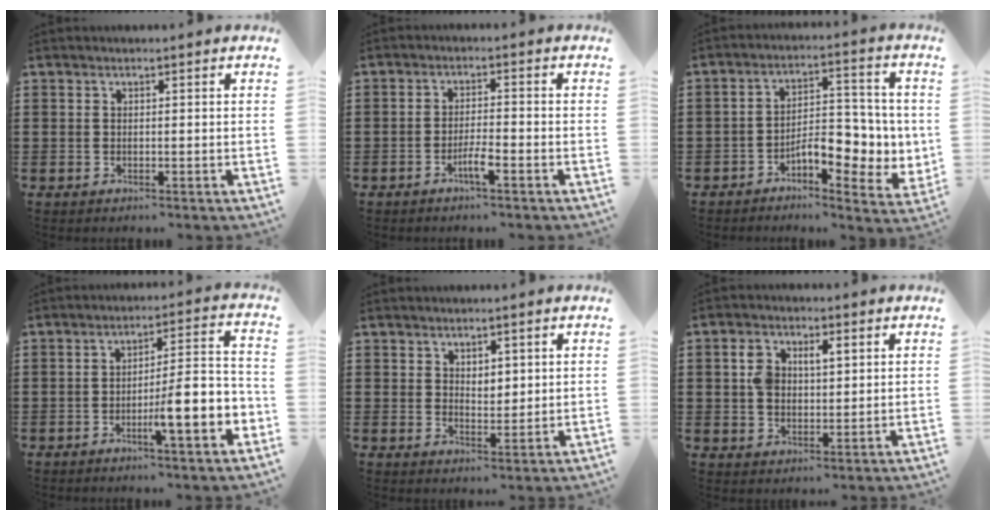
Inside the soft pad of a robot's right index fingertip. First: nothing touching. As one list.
[{"total": 3.2, "force": [-1.9, 0.3, 2.6], "torque": [-0.052, -0.001, -0.036]}, {"total": 7.6, "force": [-2.2, 4.2, 5.9], "torque": [-0.073, -0.005, -0.044]}, {"total": 9.3, "force": [-3.6, 1.3, 8.5], "torque": [-0.121, -0.010, -0.064]}, {"total": 2.5, "force": [2.0, 1.3, 0.6], "torque": [-0.008, 0.005, 0.036]}, {"total": 4.5, "force": [1.1, 3.0, 3.2], "torque": [-0.072, 0.014, 0.016]}]